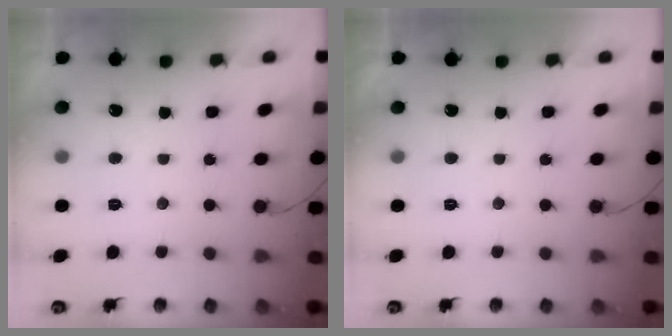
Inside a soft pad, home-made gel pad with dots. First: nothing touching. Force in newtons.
{"total": 1.7, "press": 1.7, "slide": 0.0}